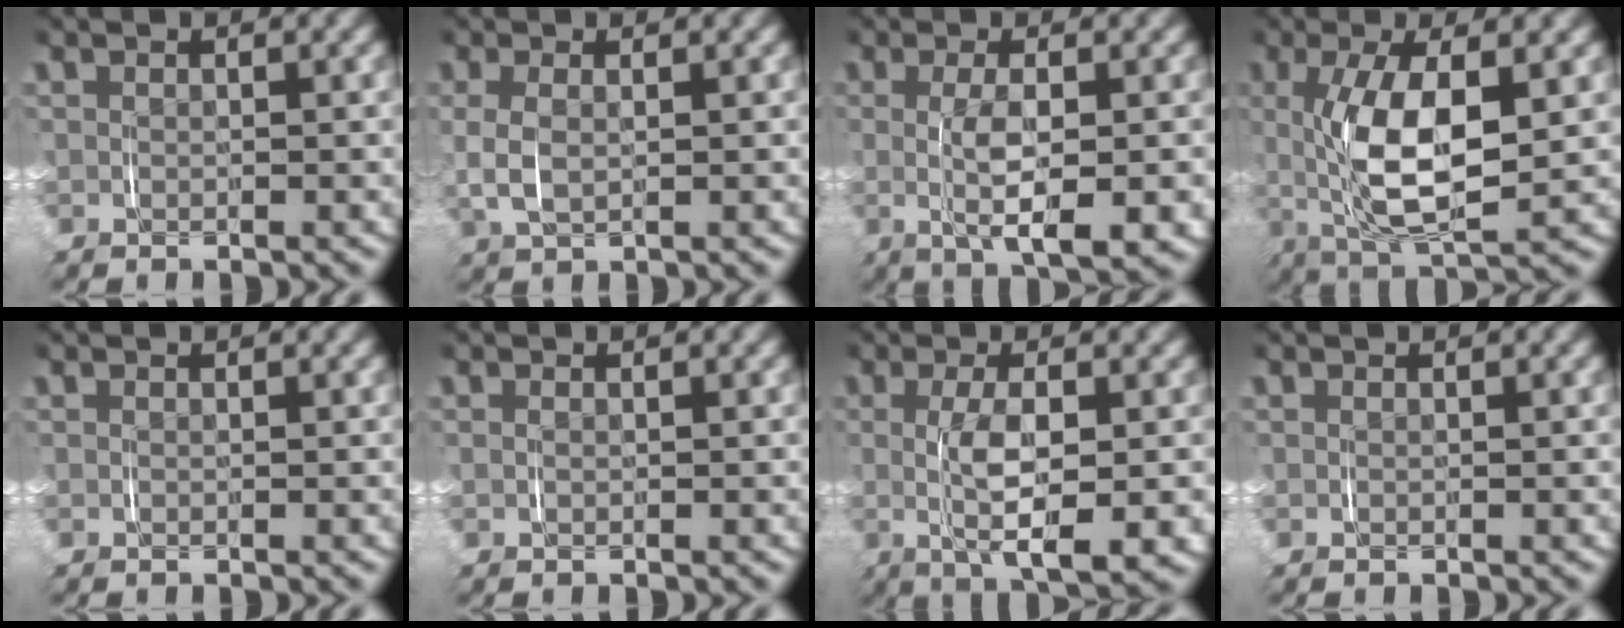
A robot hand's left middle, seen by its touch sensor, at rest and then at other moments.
{"total": 2.3, "force": [0.3, 0.9, 2.0], "torque": [-0.055, -0.004, 0.012]}
{"total": 4.9, "force": [-0.7, 0.9, 4.8], "torque": [-0.078, -0.010, -0.006]}
{"total": 6.9, "force": [0.4, 2.2, 6.5], "torque": [-0.125, -0.006, 0.015]}
{"total": 0.0}
{"total": 0.0}
{"total": 5.6, "force": [-0.7, 1.2, 5.5], "torque": [-0.094, -0.011, -0.005]}
{"total": 0.0}